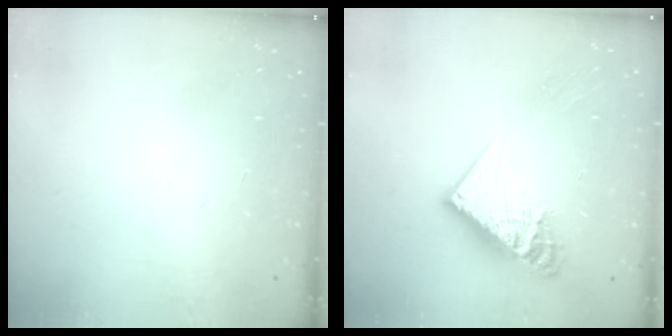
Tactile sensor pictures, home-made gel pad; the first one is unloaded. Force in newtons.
{"total": 14.6, "press": 14.6, "slide": 1.2}